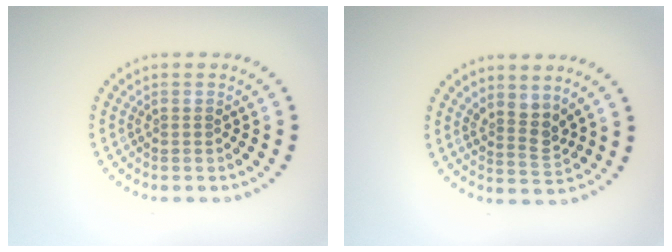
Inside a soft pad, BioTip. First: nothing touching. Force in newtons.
{"total": 2.3, "press": 1.8, "slide": 1.6}